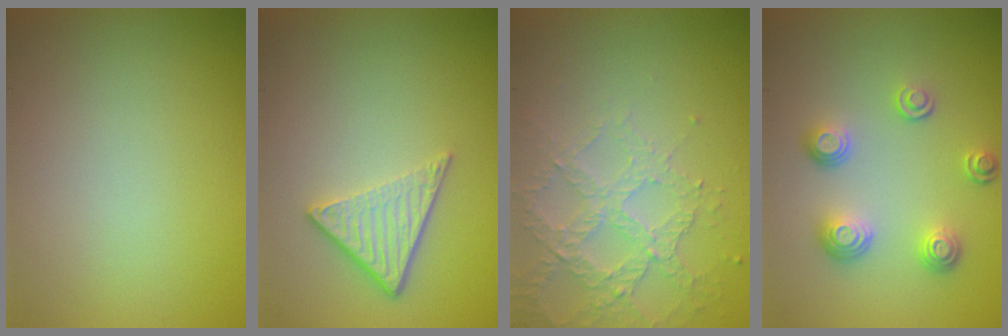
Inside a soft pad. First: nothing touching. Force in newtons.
{"total": 3.8, "press": 2.6, "slide": 2.7}
{"total": 3.4, "press": 3.3, "slide": 0.8}
{"total": 3.4, "press": 2.6, "slide": 2.1}